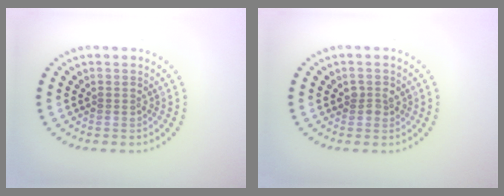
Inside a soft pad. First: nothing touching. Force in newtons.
{"total": 1.0, "press": 1.0, "slide": 0.3}